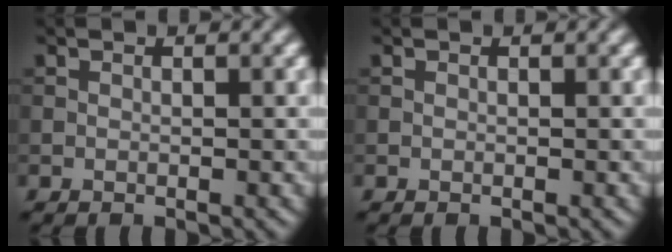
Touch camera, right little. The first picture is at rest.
{"total": 0.0}